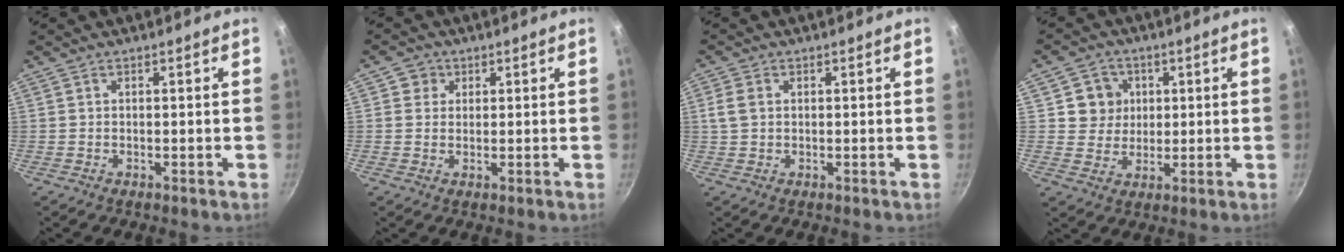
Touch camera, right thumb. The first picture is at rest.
{"total": 2.9, "force": [0.9, 2.8, 0.5], "torque": [0.016, -0.003, 0.007]}
{"total": 3.2, "force": [0.6, 2.3, 2.2], "torque": [-0.046, 0.006, 0.011]}
{"total": 6.6, "force": [1.6, 6.2, 1.6], "torque": [0.013, 0.000, 0.025]}